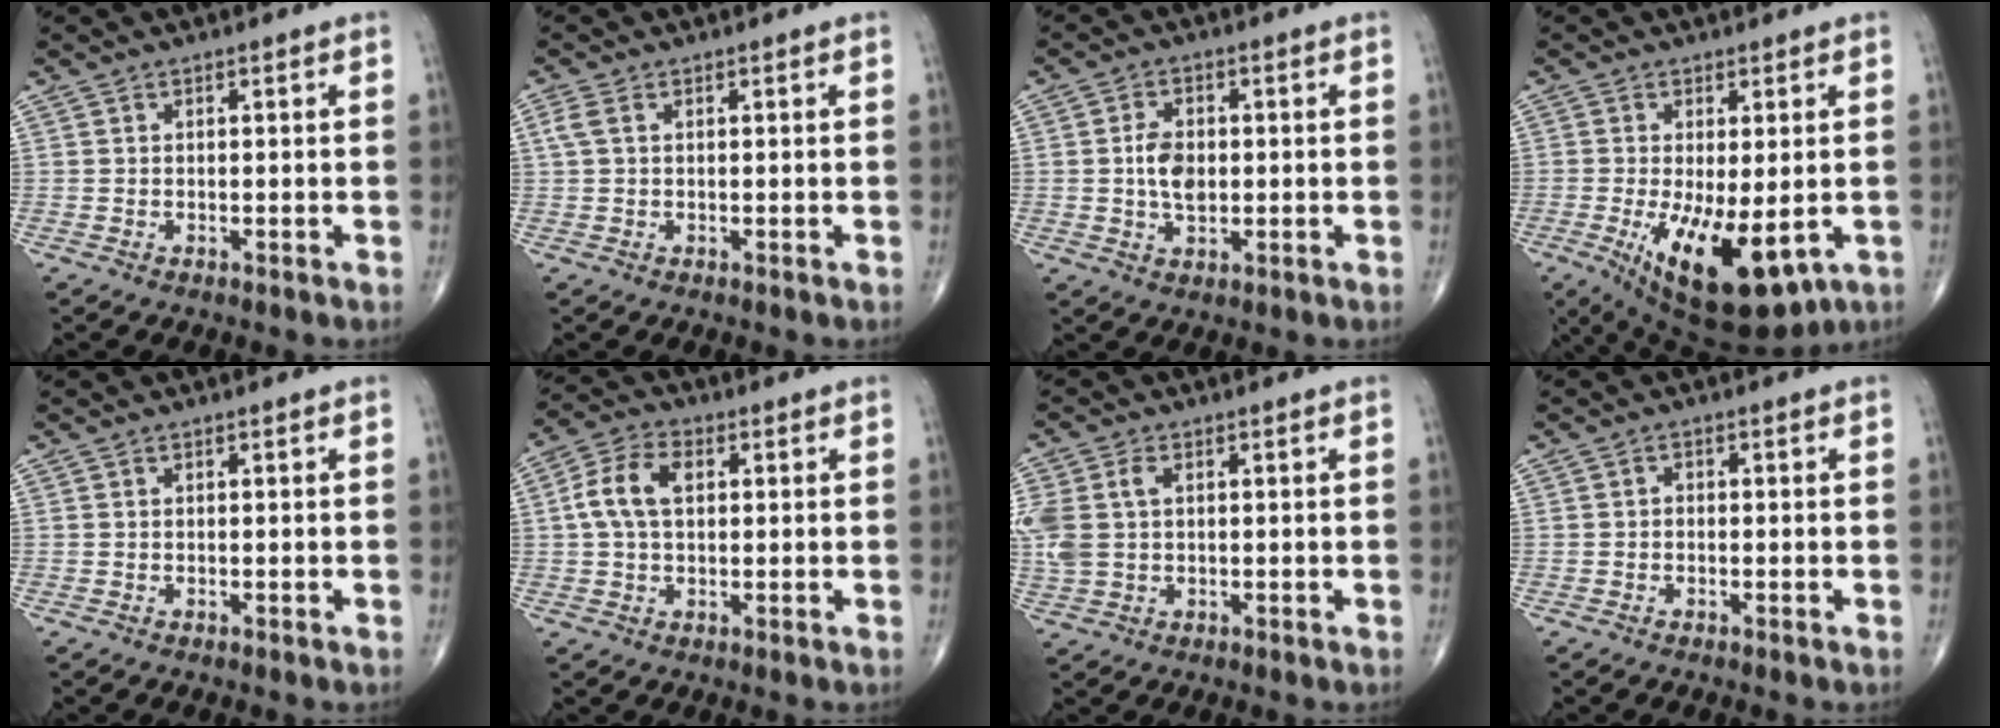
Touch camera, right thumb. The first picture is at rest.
{"total": 2.1, "force": [0.6, 1.2, 1.7], "torque": [-0.051, 0.016, 0.016]}
{"total": 5.7, "force": [0.0, 3.6, 4.4], "torque": [-0.072, 0.000, -0.001]}
{"total": 15.2, "force": [-4.3, 6.2, 13.2], "torque": [-0.212, -0.024, -0.045]}
{"total": 0.0}
{"total": 7.9, "force": [1.3, 4.9, 6.1], "torque": [-0.124, 0.020, 0.021]}
{"total": 8.1, "force": [1.3, 5.4, 5.9], "torque": [-0.160, 0.017, 0.034]}
{"total": 0.9, "force": [-0.2, 0.7, 0.5], "torque": [0.000, 0.003, -0.008]}